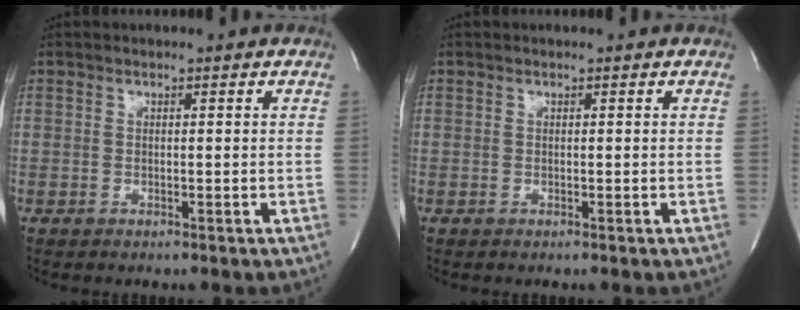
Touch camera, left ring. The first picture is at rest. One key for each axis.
{"total": 0.0}